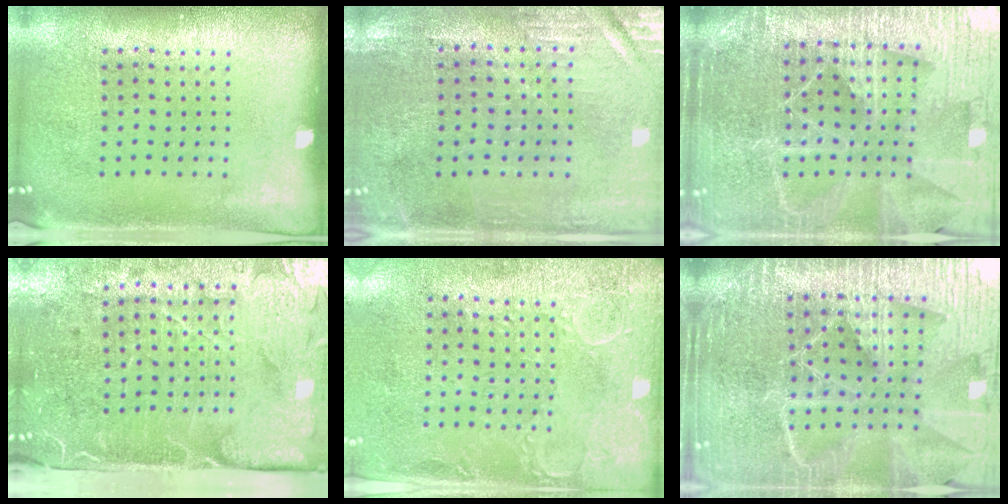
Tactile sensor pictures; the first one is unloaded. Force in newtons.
{"total": 0.7, "press": 0.6, "slide": 0.2}
{"total": 5.6, "press": 5.0, "slide": 2.6}
{"total": 4.9, "press": 4.0, "slide": 3.0}
{"total": 2.9, "press": 2.3, "slide": 1.8}
{"total": 6.3, "press": 5.5, "slide": 3.2}